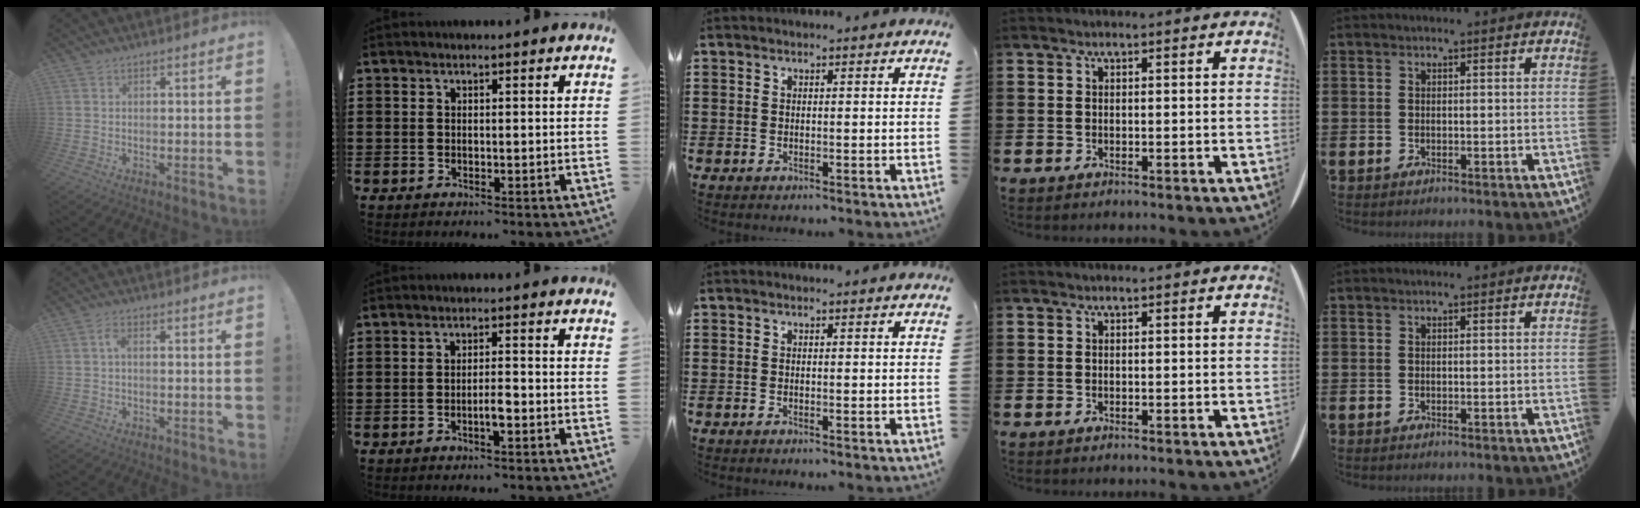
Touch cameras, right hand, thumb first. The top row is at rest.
{"thumb": {"total": 2.4, "force": [0.0, 0.8, 2.2], "torque": [-0.044, 0.005, -0.001]}, "index": {"total": 2.8, "force": [-1.2, 0.5, 2.4], "torque": [-0.043, 0.003, -0.022]}}